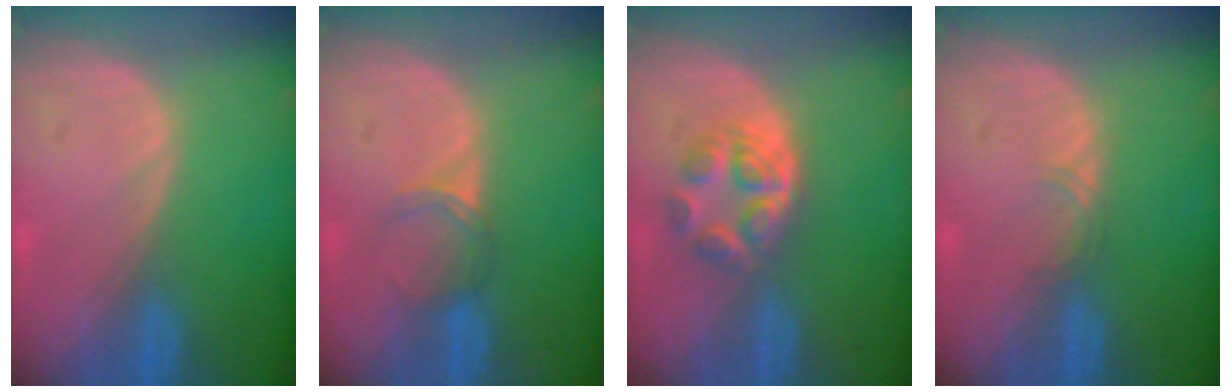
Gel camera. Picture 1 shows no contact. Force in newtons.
{"total": 2.9, "press": 2.5, "slide": 1.5}
{"total": 5.9, "press": 5.1, "slide": 2.9}
{"total": 1.1, "press": 1.1, "slide": 0.1}